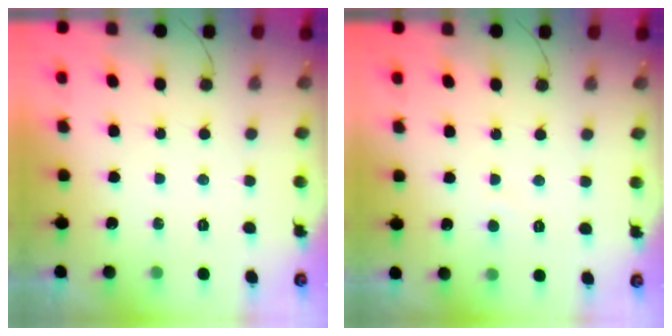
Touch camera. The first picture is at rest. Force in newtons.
{"total": 2.7, "press": 2.7, "slide": 0.3}